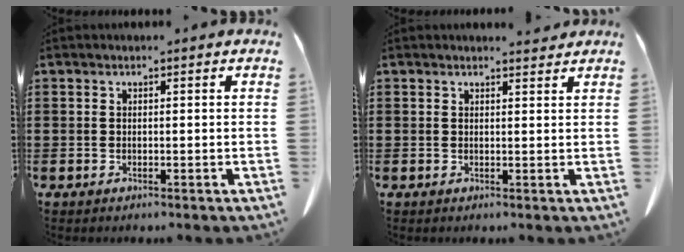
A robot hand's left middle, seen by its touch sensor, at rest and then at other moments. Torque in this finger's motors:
{"motor_torque": [-0.33, -0.32, -0.07, 0.00]}